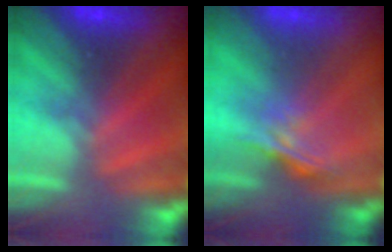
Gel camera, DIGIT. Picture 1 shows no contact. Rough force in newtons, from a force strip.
{"total": 1.4}